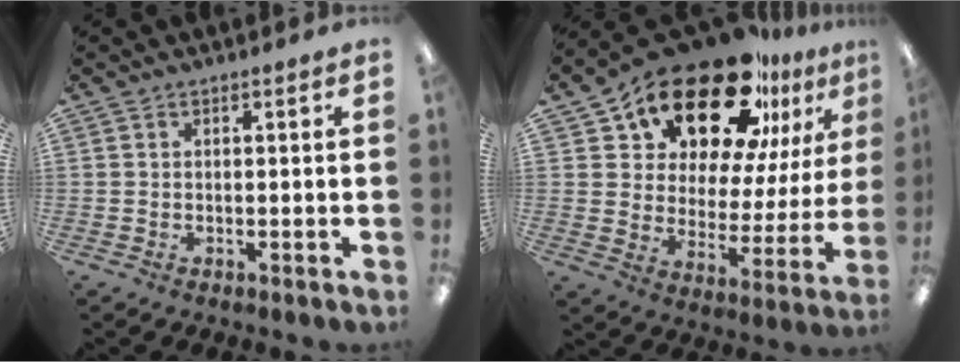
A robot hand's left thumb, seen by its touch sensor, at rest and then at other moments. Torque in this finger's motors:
{"motor_torque": [1.38, 1.92, 1.98, -0.80, 0.25]}